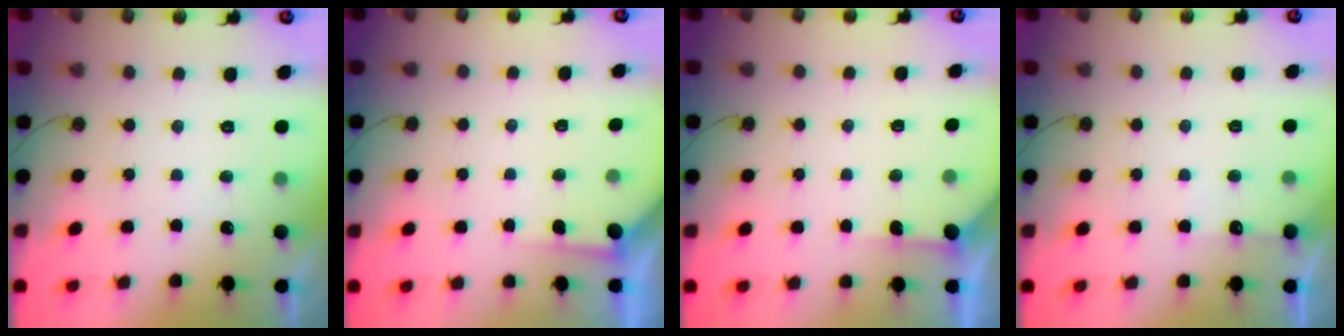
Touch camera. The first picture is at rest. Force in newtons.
{"total": 2.3, "press": 2.3, "slide": 0.3}
{"total": 4.1, "press": 4.1, "slide": 0.5}
{"total": 5.9, "press": 5.9, "slide": 0.8}